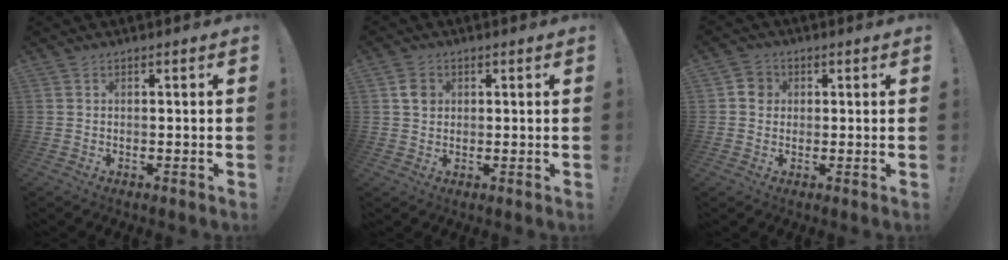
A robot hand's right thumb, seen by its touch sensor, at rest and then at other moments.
{"total": 4.2, "force": [1.2, 3.7, 1.6], "torque": [-0.008, -0.003, 0.021]}
{"total": 4.8, "force": [0.7, 4.5, 1.5], "torque": [-0.016, 0.007, 0.012]}